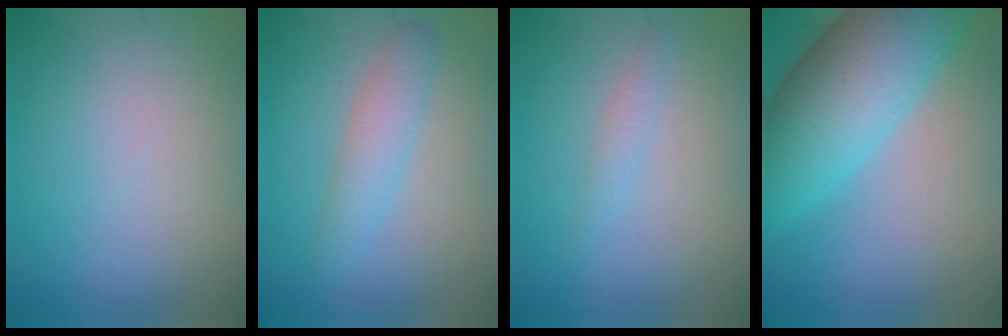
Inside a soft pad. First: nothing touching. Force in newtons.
{"total": 2.8, "press": 2.8, "slide": 0.1}
{"total": 1.1, "press": 1.1, "slide": 0.1}
{"total": 10.5, "press": 10.5, "slide": 0.4}